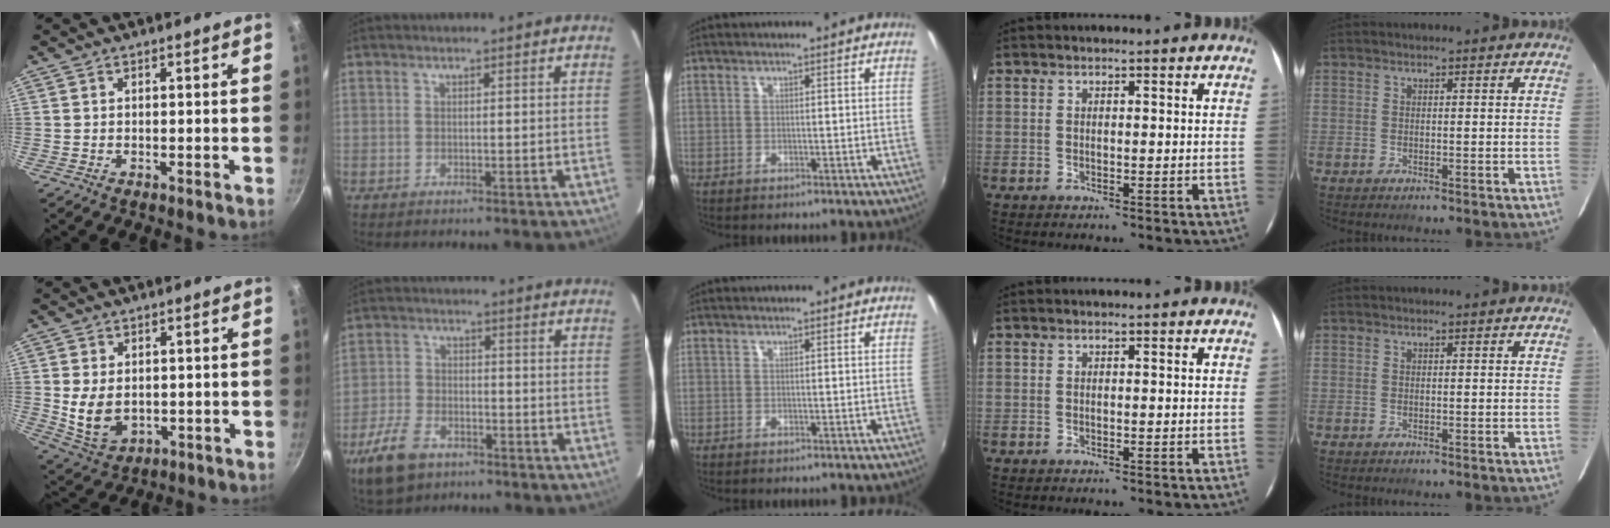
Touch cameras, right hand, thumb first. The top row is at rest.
{"thumb": {"total": 8.6, "force": [0.1, 6.0, 6.1], "torque": [-0.105, -0.013, 0.019]}, "index": {"total": 10.6, "force": [-6.6, 6.1, 5.5], "torque": [-0.143, -0.001, -0.125]}}